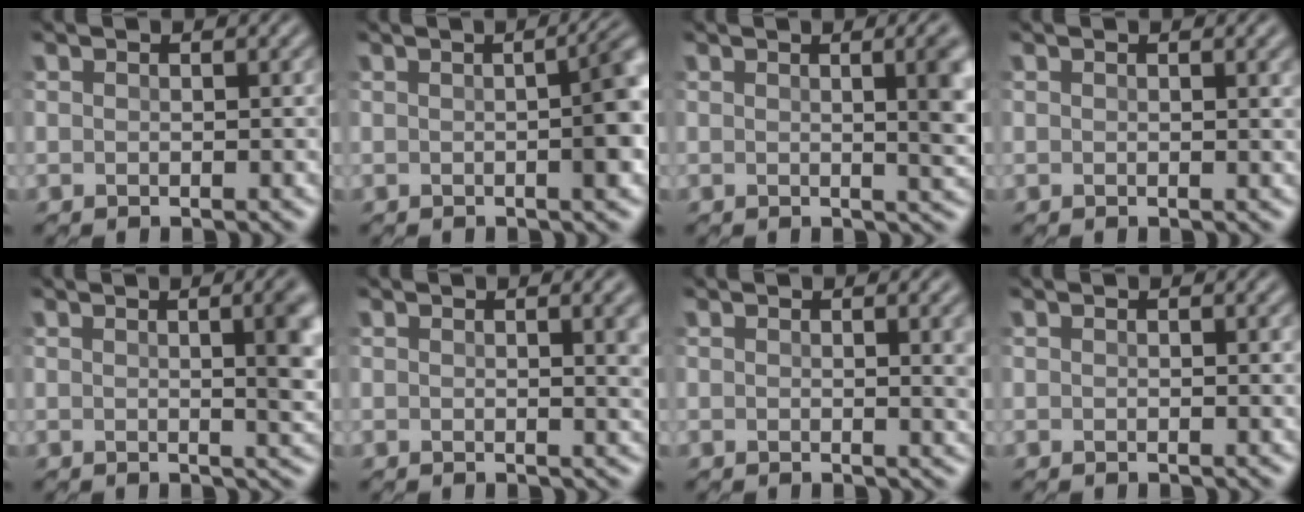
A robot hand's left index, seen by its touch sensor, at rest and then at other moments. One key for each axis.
{"total": 5.8, "fx": -0.5, "fy": 2.5, "fz": 5.2, "tx": -0.068, "ty": 0.003, "tz": -0.002}
{"total": 3.9, "fx": 0.5, "fy": 1.2, "fz": 3.7, "tx": -0.055, "ty": -0.001, "tz": 0.012}
{"total": 0.9, "fx": 0.5, "fy": 0.3, "fz": 0.8, "tx": -0.016, "ty": 0.001, "tz": 0.008}
{"total": 4.3, "fx": 0.5, "fy": 1.5, "fz": 4.0, "tx": -0.060, "ty": -0.002, "tz": 0.013}
{"total": 3.0, "fx": 0.6, "fy": 1.5, "fz": 2.5, "tx": -0.037, "ty": -0.003, "tz": 0.013}
{"total": 3.3, "fx": 0.5, "fy": 1.8, "fz": 2.7, "tx": -0.039, "ty": -0.008, "tz": 0.015}
{"total": 0.0}